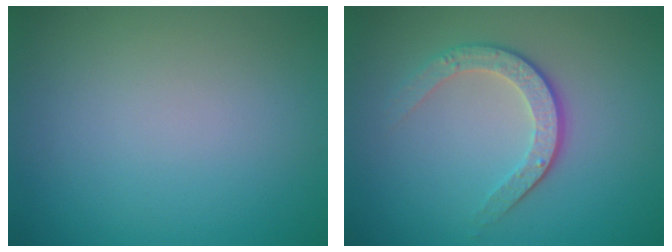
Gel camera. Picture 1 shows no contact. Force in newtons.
{"total": 3.3, "press": 2.5, "slide": 2.1}